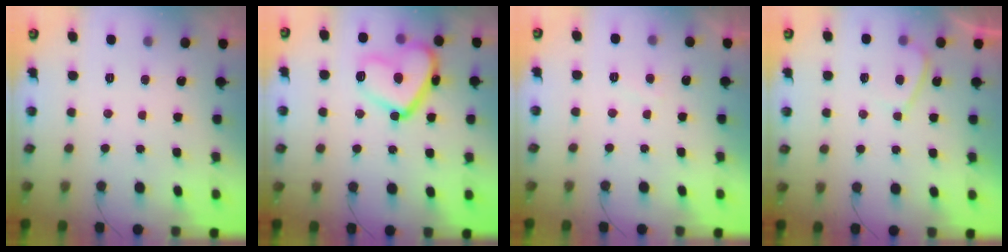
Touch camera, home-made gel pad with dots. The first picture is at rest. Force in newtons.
{"total": 16.8, "press": 16.8, "slide": 1.2}
{"total": 0.8, "press": 0.6, "slide": 0.5}
{"total": 2.8, "press": 2.7, "slide": 0.7}